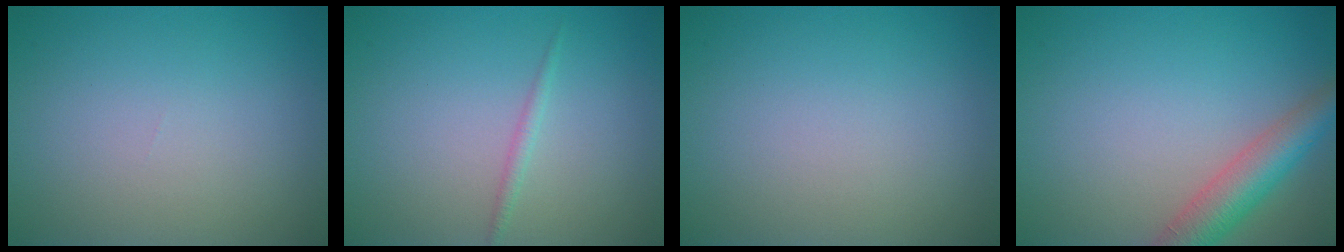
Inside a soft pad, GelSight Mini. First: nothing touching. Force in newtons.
{"total": 0.9, "press": 0.9, "slide": 0.1}
{"total": 0.0}
{"total": 4.7, "press": 4.7, "slide": 0.3}